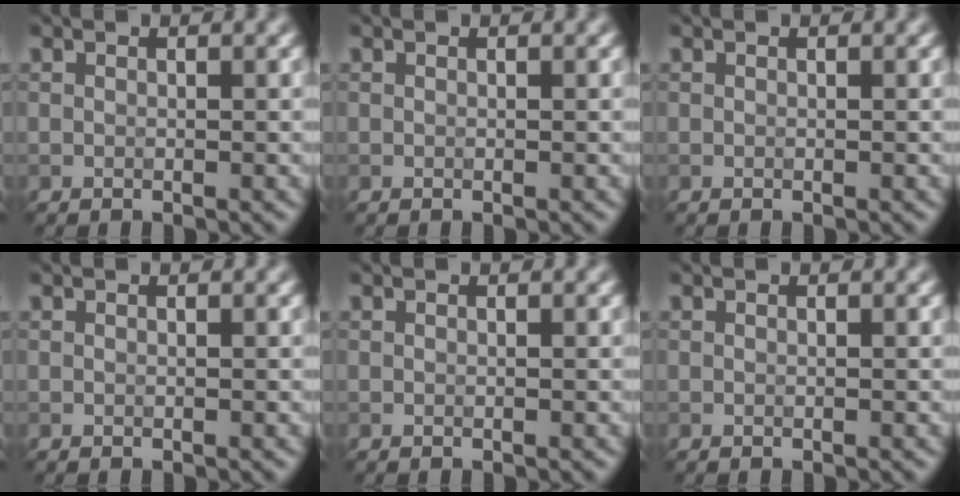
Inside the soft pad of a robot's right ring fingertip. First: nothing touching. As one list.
[{"total": 0.0}, {"total": 0.0}, {"total": 0.0}, {"total": 0.0}, {"total": 0.0}]